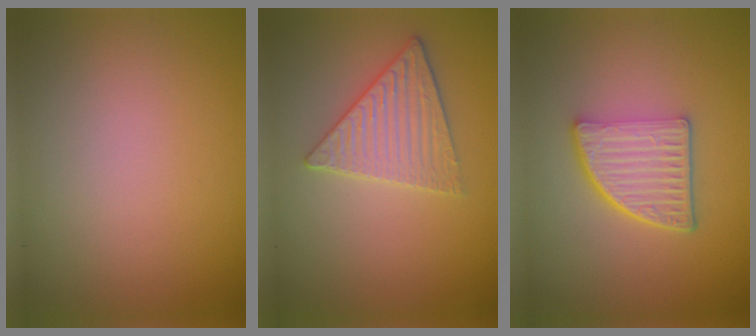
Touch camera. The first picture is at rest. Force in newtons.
{"total": 3.4, "press": 3.4, "slide": 0.2}
{"total": 5.2, "press": 3.7, "slide": 3.7}